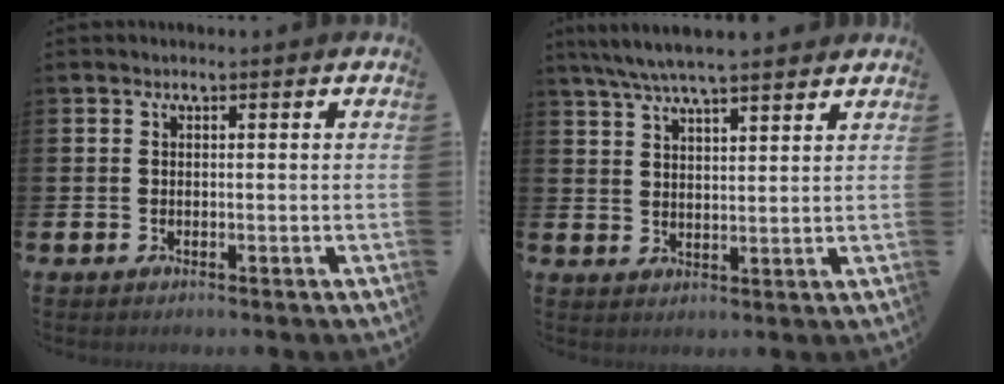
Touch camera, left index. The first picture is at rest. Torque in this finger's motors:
{"motor_torque": [0.54, -0.53, 1.05, 0.21]}